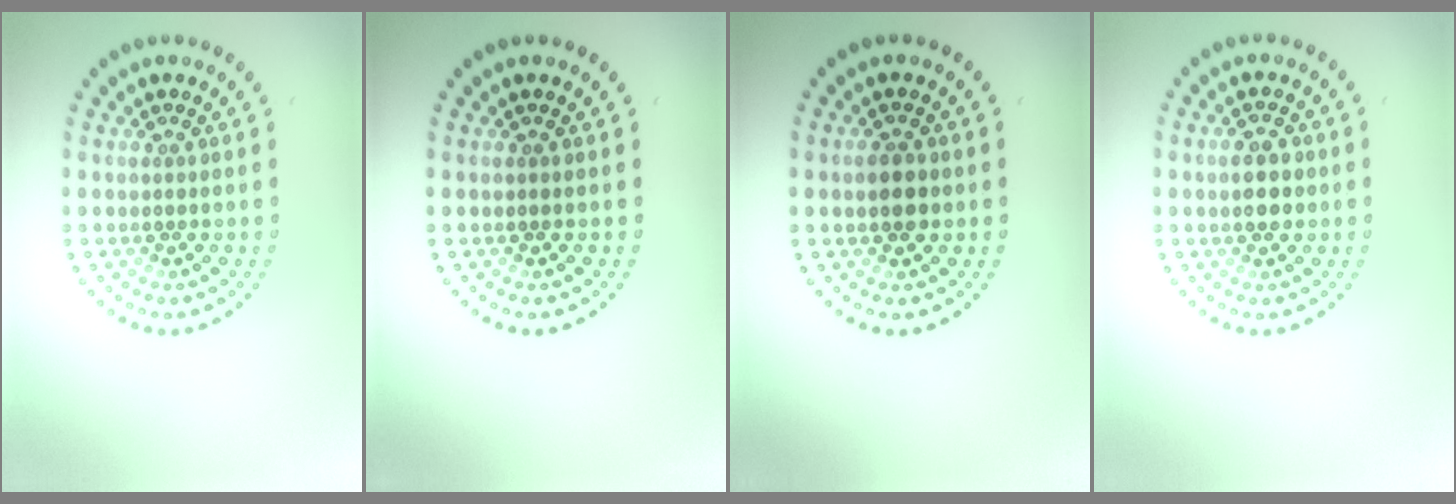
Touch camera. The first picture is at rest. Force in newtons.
{"total": 0.0}
{"total": 2.1, "press": 2.0, "slide": 0.1}
{"total": 2.6, "press": 2.6, "slide": 0.2}